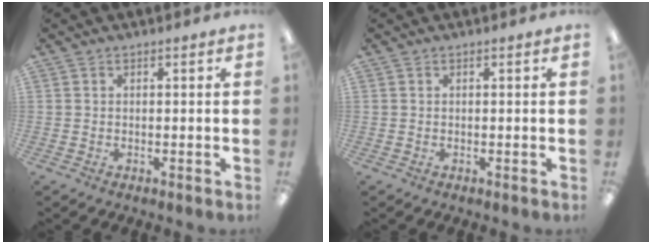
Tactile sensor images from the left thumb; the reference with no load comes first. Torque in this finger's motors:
{"motor_torque": [0.00, 0.00, 0.00, 0.00, 0.00]}